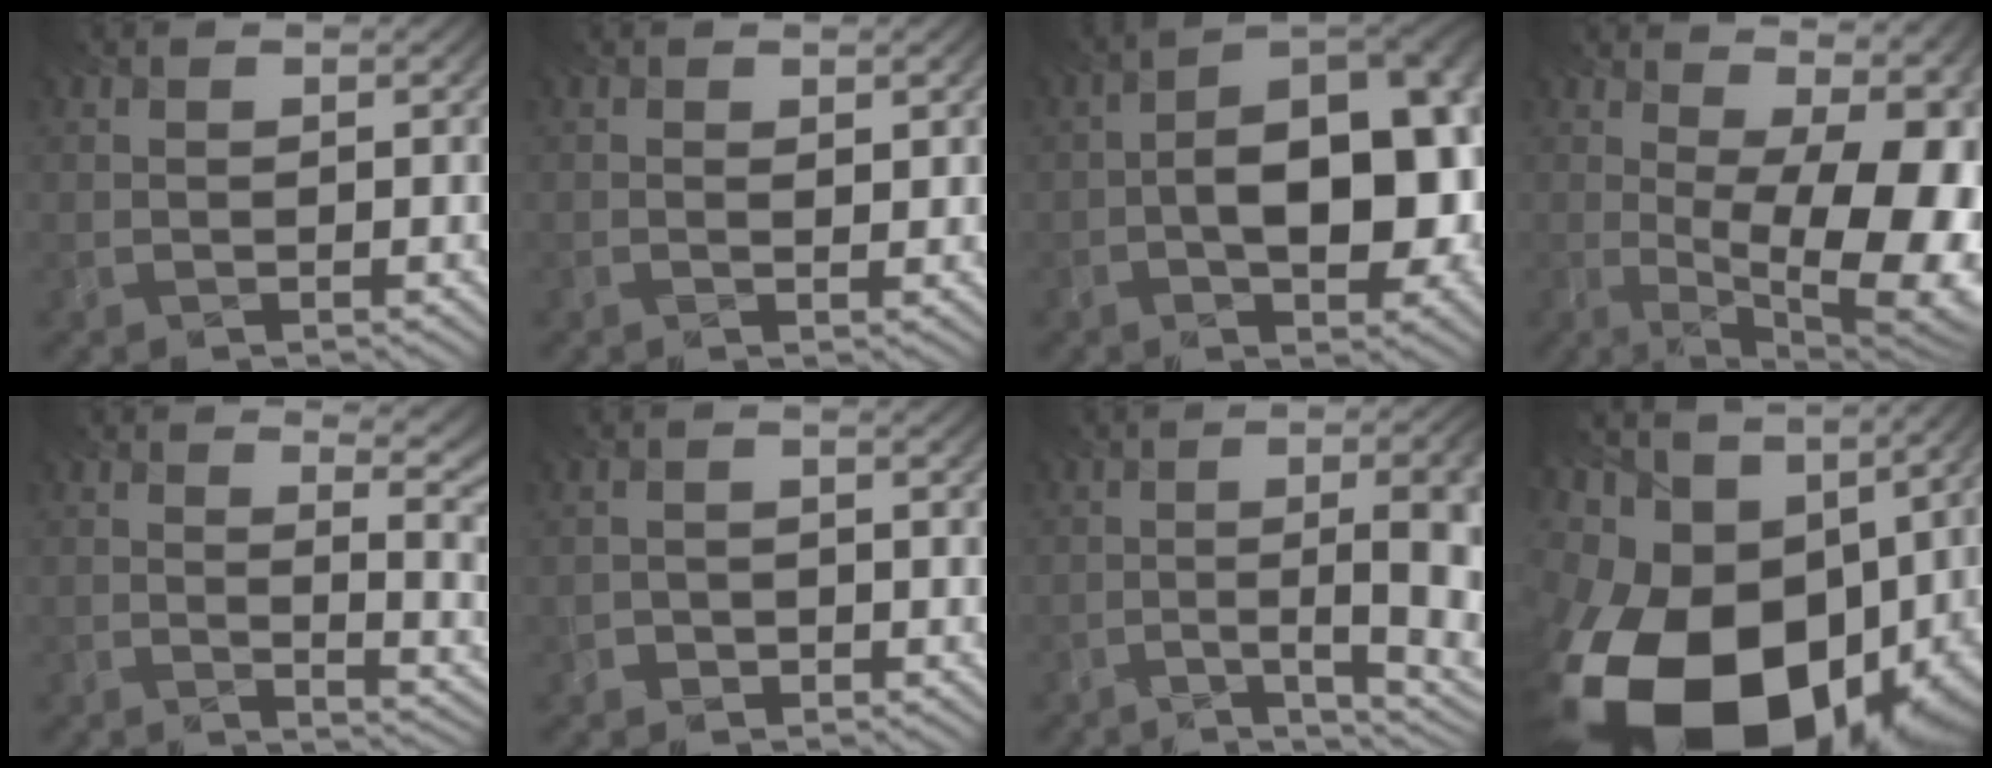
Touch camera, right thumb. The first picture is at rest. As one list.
[{"total": 0.7, "force": [0.5, 0.0, 0.6], "torque": [0.003, -0.005, 0.005]}, {"total": 14.4, "force": [-2.1, 8.2, 11.6], "torque": [-0.132, 0.001, -0.041]}, {"total": 17.0, "force": [1.0, 7.6, 15.2], "torque": [-0.197, 0.027, 0.042]}, {"total": 11.1, "force": [4.3, 4.5, 9.1], "torque": [-0.126, 0.031, 0.052]}, {"total": 2.0, "force": [-1.8, 0.8, -0.3], "torque": [0.000, -0.008, -0.036]}, {"total": 14.0, "force": [-2.6, 4.4, 13.1], "torque": [-0.123, 0.016, -0.046]}, {"total": 22.9, "force": [-7.9, 15.5, 14.8], "torque": [-0.341, -0.077, -0.113]}]